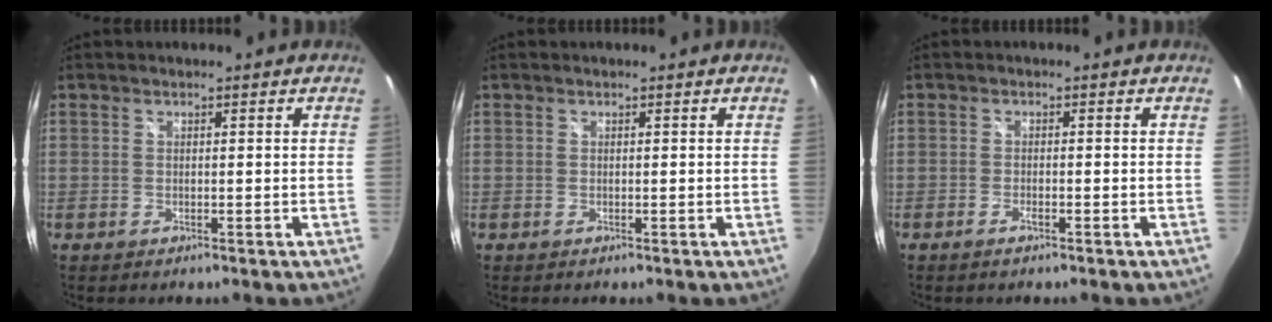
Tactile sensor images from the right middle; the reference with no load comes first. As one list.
[{"total": 0.0}, {"total": 1.5, "force": [-1.0, 0.4, 0.9], "torque": [-0.022, -0.002, -0.021]}]